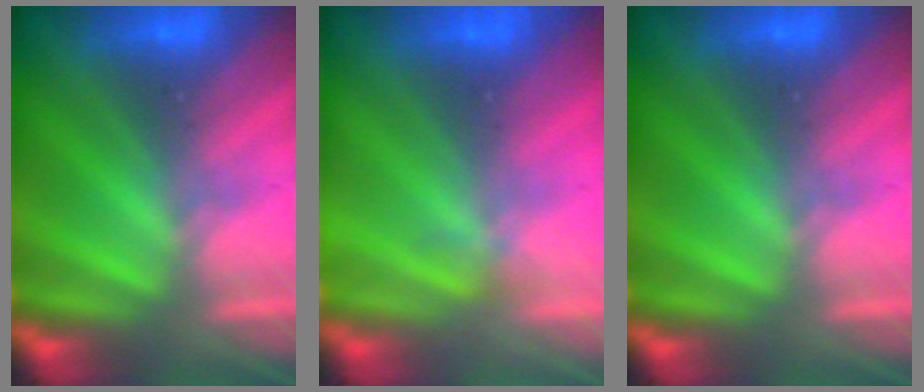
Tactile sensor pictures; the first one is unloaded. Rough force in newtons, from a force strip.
{"total": 3.6}
{"total": 0.0}